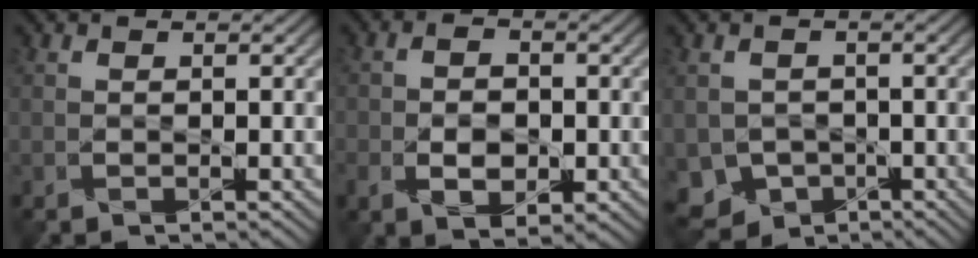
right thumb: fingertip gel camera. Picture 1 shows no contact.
{"total": 5.0, "force": [-1.4, 3.1, 3.6], "torque": [-0.062, -0.007, -0.024]}
{"total": 5.3, "force": [-2.3, 4.4, 1.9], "torque": [-0.046, -0.016, -0.041]}